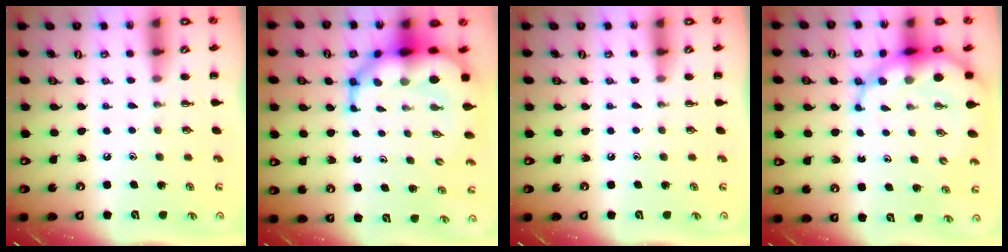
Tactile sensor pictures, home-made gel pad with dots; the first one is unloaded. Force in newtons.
{"total": 12.5, "press": 12.0, "slide": 3.7}
{"total": 0.0}
{"total": 9.7, "press": 9.3, "slide": 2.9}